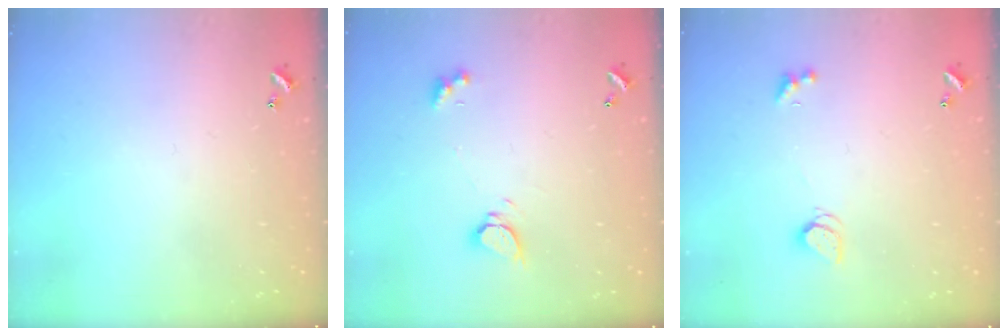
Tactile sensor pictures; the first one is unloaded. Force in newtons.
{"total": 3.3, "press": 3.3, "slide": 0.4}
{"total": 1.7, "press": 1.7, "slide": 0.4}